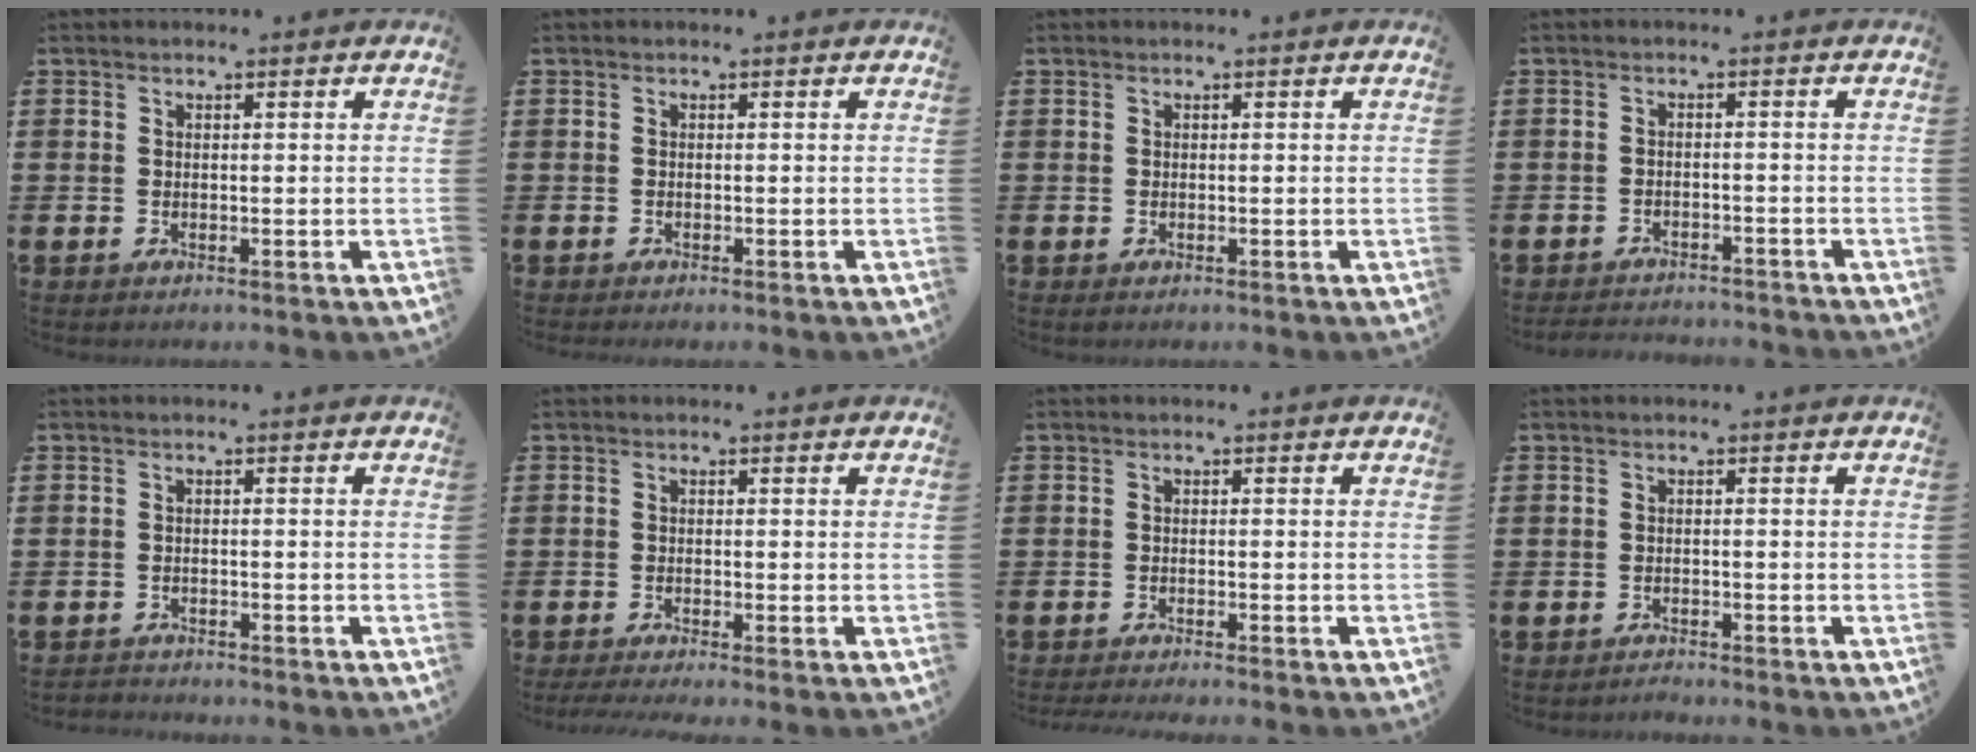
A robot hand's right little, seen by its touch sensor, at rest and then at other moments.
{"total": 0.0}
{"total": 0.0}
{"total": 2.1, "force": [-2.1, 0.0, -0.1], "torque": [-0.003, 0.002, -0.045]}
{"total": 1.1, "force": [-1.1, 0.1, -0.2], "torque": [0.000, 0.003, -0.023]}
{"total": 1.0, "force": [-0.6, 0.0, 0.8], "torque": [-0.012, -0.002, -0.011]}
{"total": 0.8, "force": [-0.8, -0.1, 0.2], "torque": [-0.003, -0.003, -0.015]}
{"total": 0.7, "force": [-0.7, 0.0, -0.2], "torque": [0.008, -0.006, -0.016]}